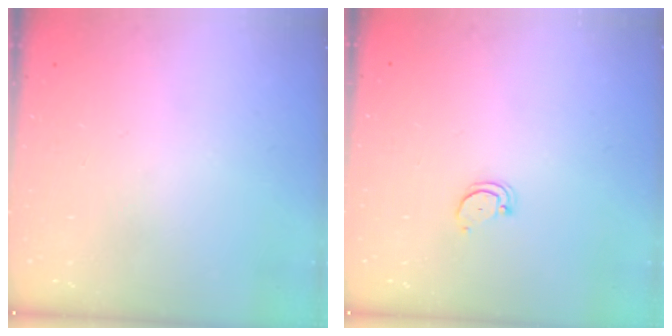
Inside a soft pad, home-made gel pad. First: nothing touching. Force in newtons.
{"total": 2.5, "press": 2.5, "slide": 0.2}